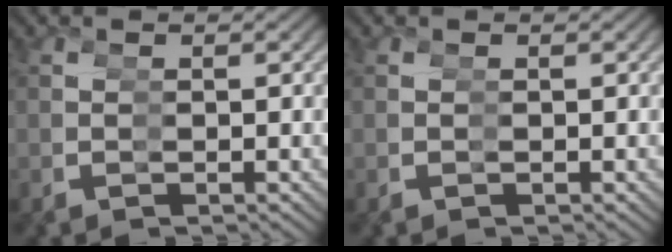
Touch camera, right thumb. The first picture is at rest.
{"total": 0.0}